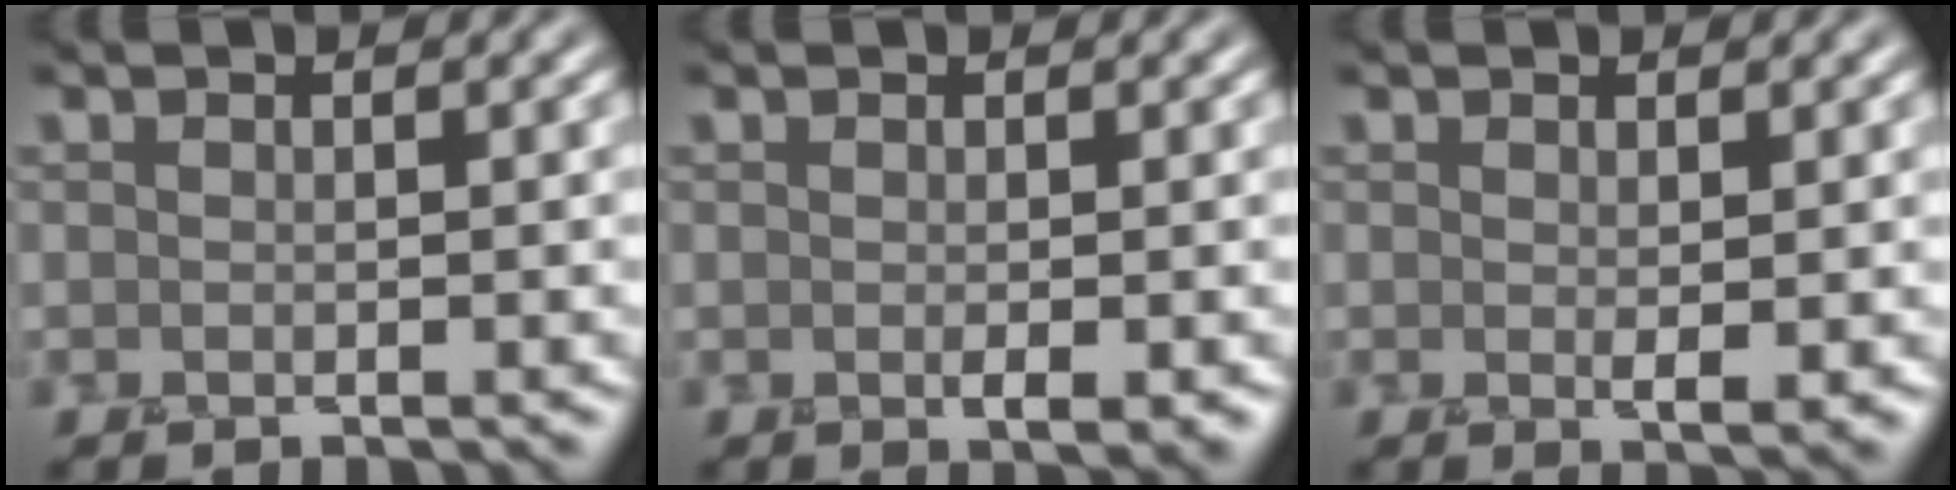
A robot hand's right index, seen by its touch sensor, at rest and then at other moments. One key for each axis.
{"total": 1.4, "fx": -0.3, "fy": 0.5, "fz": 1.3, "tx": -0.023, "ty": -0.009, "tz": -0.003}
{"total": 1.3, "fx": 0.3, "fy": 0.2, "fz": 1.2, "tx": -0.018, "ty": -0.004, "tz": 0.005}